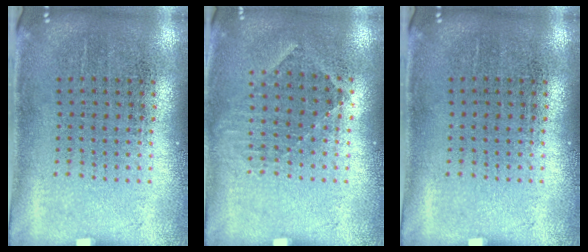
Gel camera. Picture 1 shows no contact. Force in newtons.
{"total": 0.9, "press": 0.8, "slide": 0.3}
{"total": 0.0}